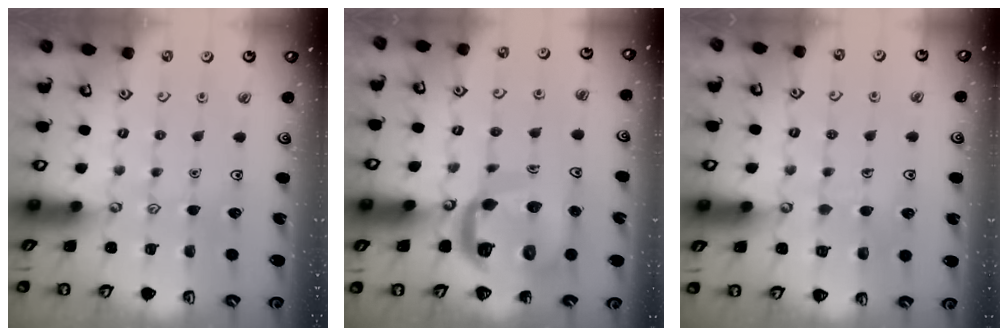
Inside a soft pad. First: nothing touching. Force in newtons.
{"total": 12.3, "press": 12.3, "slide": 1.1}
{"total": 5.6, "press": 5.6, "slide": 0.2}